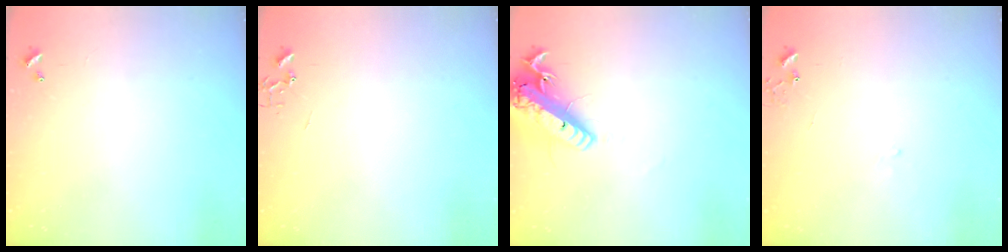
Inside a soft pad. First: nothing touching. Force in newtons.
{"total": 0.0}
{"total": 17.6, "press": 17.3, "slide": 3.4}
{"total": 5.8, "press": 5.8, "slide": 0.7}